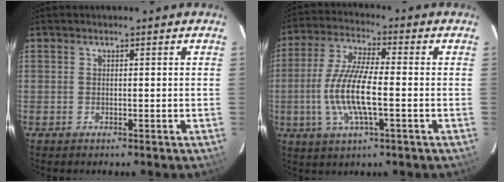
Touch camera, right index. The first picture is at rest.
{"total": 12.0, "force": [-2.3, 3.0, 11.3], "torque": [-0.234, -0.005, -0.046]}